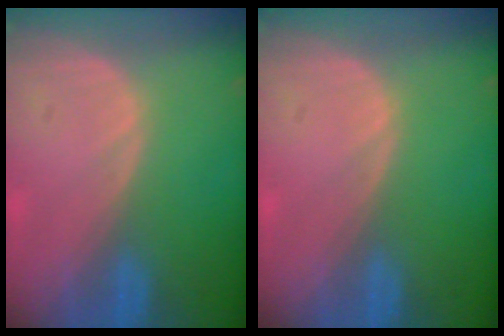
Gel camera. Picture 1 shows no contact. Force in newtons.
{"total": 0.0}